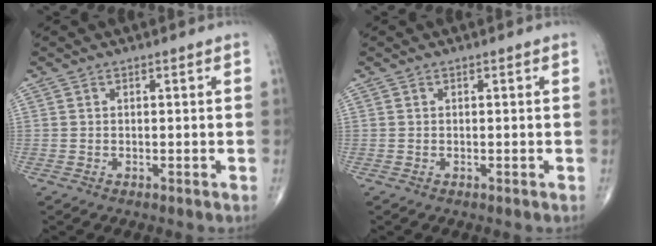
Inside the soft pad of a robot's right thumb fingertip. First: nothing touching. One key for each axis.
{"total": 0.0}